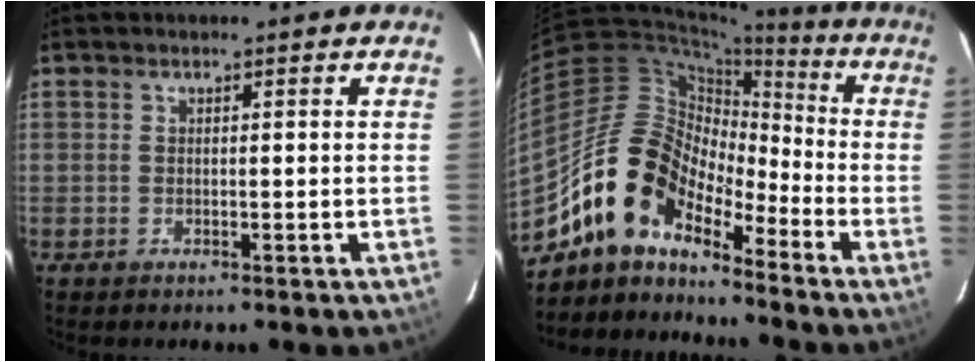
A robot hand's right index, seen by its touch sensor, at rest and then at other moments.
{"total": 13.4, "force": [-10.6, 6.0, 5.7], "torque": [-0.095, 0.023, -0.210]}